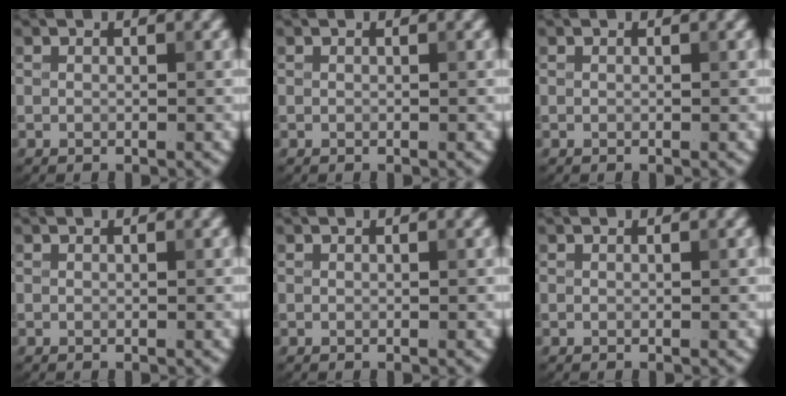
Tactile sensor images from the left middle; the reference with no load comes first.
{"total": 0.0}
{"total": 0.0}
{"total": 0.0}
{"total": 0.0}
{"total": 0.0}